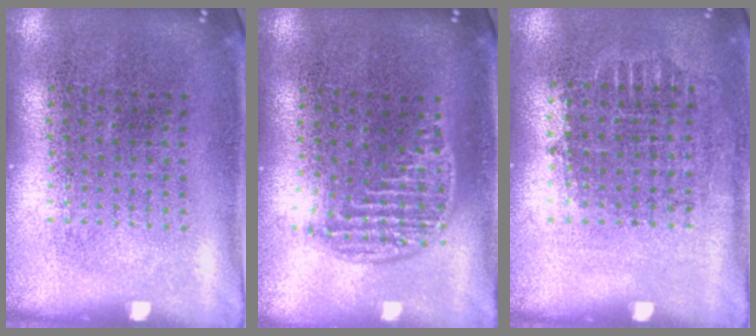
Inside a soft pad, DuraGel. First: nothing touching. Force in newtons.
{"total": 1.3, "press": 1.1, "slide": 0.6}
{"total": 0.7, "press": 0.7, "slide": 0.2}